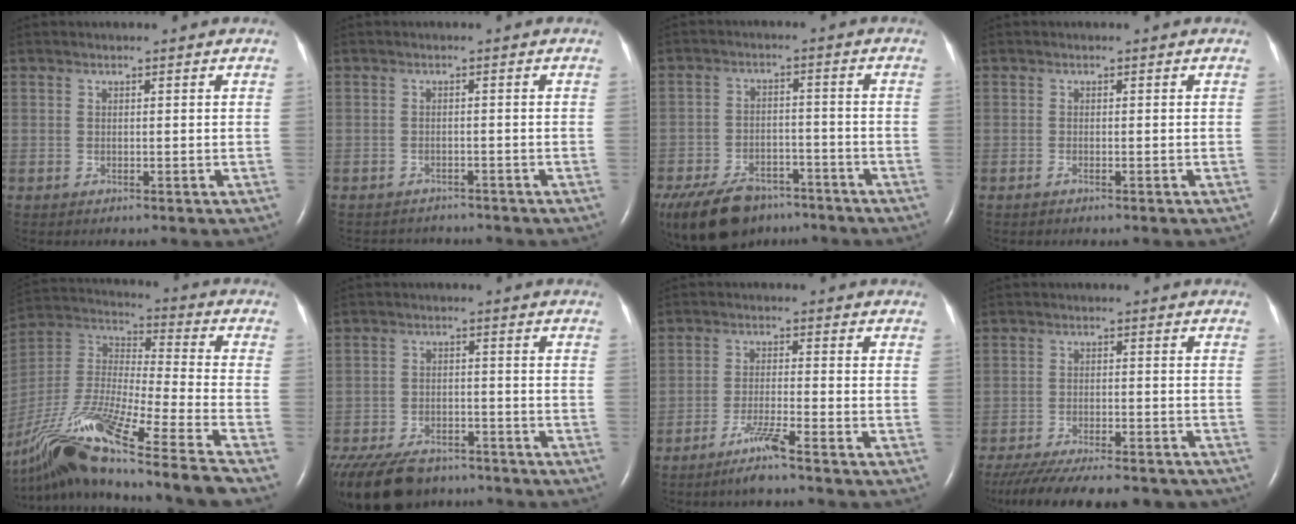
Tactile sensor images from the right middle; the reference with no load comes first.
{"total": 5.1, "force": [-4.8, 1.6, 0.3], "torque": [-0.006, -0.002, -0.062]}
{"total": 15.1, "force": [-11.1, 7.9, 6.7], "torque": [-0.158, -0.010, -0.171]}
{"total": 0.6, "force": [-0.5, 0.0, 0.4], "torque": [-0.012, -0.002, -0.009]}
{"total": 28.4, "force": [-21.4, 0.0, 18.7], "torque": [-0.352, -0.057, -0.386]}
{"total": 17.9, "force": [-13.8, 8.3, 7.8], "torque": [-0.222, -0.031, -0.205]}
{"total": 4.9, "force": [-3.7, -0.7, 3.1], "torque": [-0.066, -0.013, -0.076]}
{"total": 20.8, "force": [-17.9, 4.7, 9.4], "torque": [-0.182, -0.030, -0.245]}